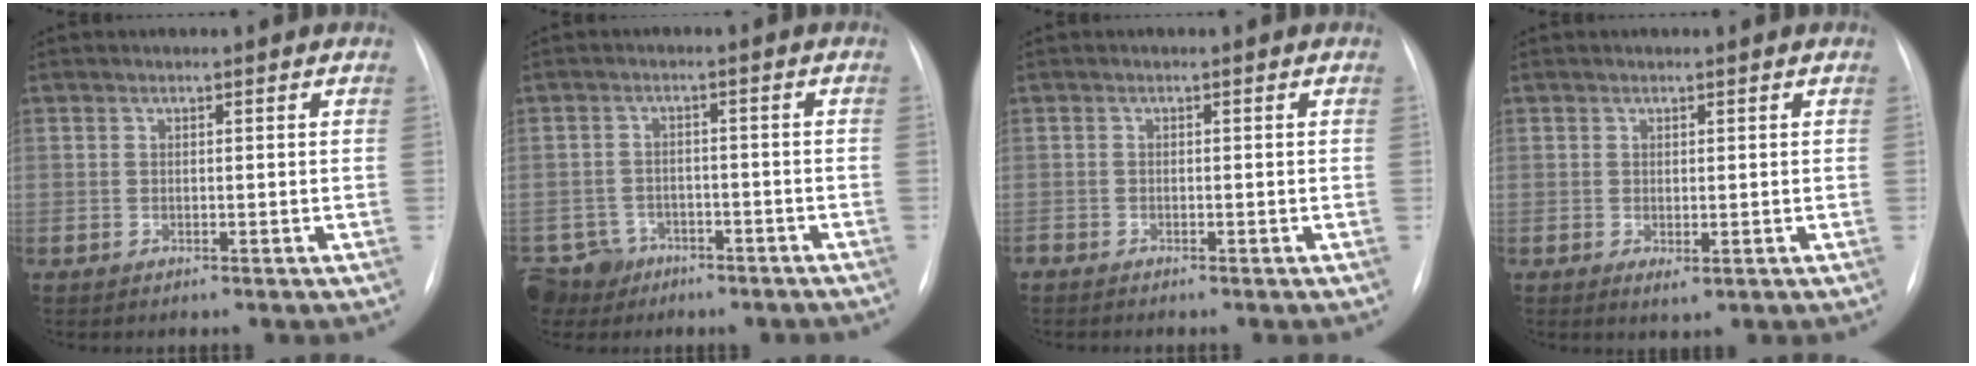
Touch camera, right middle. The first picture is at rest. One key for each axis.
{"total": 8.0, "fx": -5.3, "fy": 5.9, "fz": 0.9, "tx": -0.027, "ty": 0.014, "tz": -0.077}
{"total": 1.0, "fx": -0.9, "fy": 0.2, "fz": 0.3, "tx": -0.006, "ty": -0.001, "tz": -0.014}
{"total": 1.4, "fx": -0.1, "fy": 0.6, "fz": 1.3, "tx": -0.019, "ty": -0.005, "tz": 0.005}